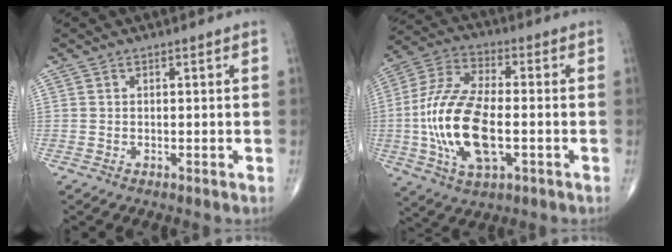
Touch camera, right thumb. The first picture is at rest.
{"total": 17.9, "force": [-2.8, 8.3, 15.6], "torque": [-0.325, 0.016, -0.051]}